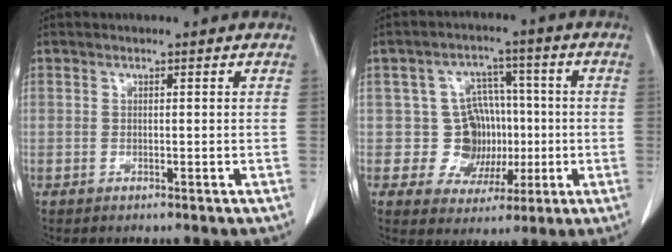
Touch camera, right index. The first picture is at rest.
{"total": 8.1, "force": [-0.4, 7.8, 2.4], "torque": [-0.022, 0.032, 0.003]}